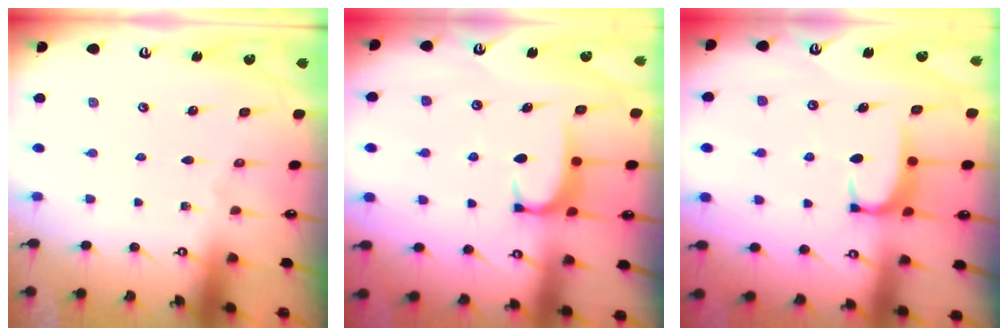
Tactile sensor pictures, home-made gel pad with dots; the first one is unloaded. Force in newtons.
{"total": 1.7, "press": 1.7, "slide": 0.5}
{"total": 1.8, "press": 1.7, "slide": 0.5}